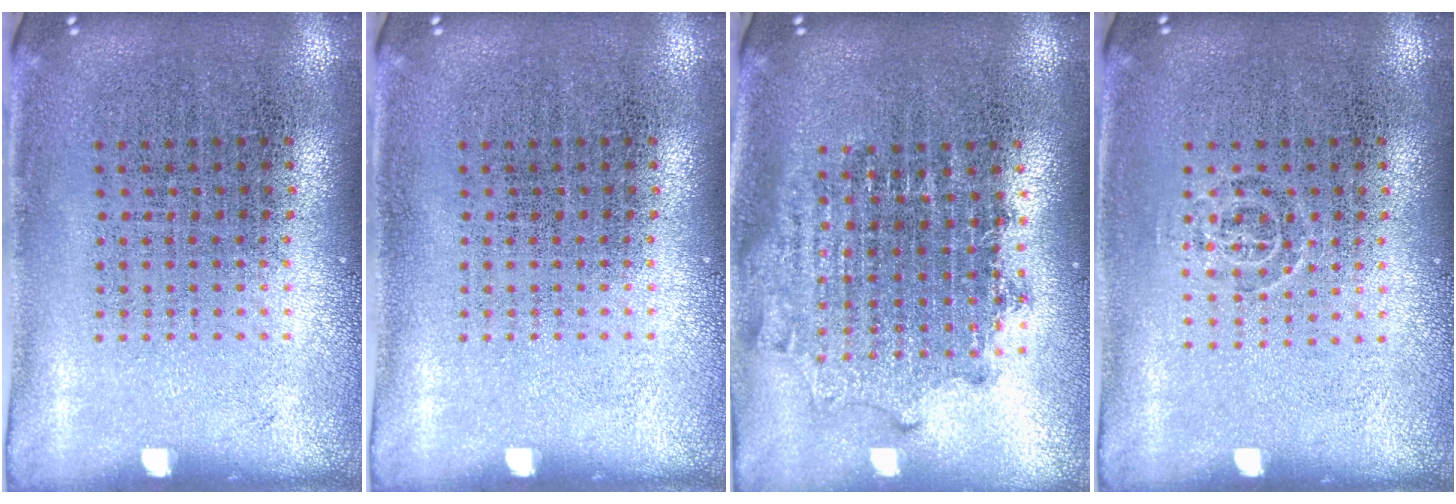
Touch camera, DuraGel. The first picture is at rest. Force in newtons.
{"total": 0.0}
{"total": 1.8, "press": 1.4, "slide": 1.0}
{"total": 0.7, "press": 0.5, "slide": 0.6}